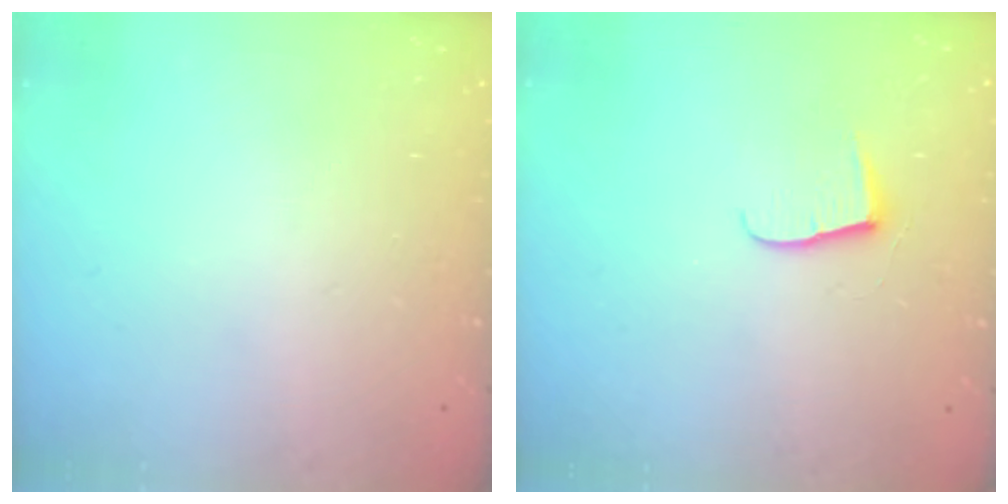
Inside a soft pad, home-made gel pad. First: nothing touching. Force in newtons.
{"total": 6.2, "press": 6.2, "slide": 0.5}